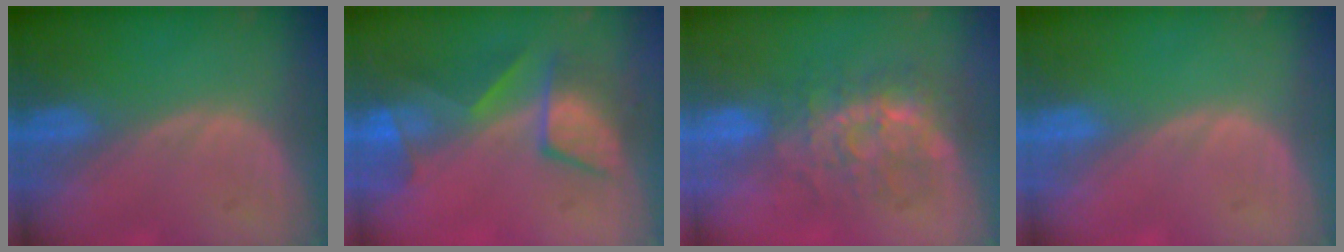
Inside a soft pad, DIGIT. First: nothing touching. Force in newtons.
{"total": 7.7, "press": 7.6, "slide": 1.2}
{"total": 8.8, "press": 7.5, "slide": 4.7}
{"total": 0.0}